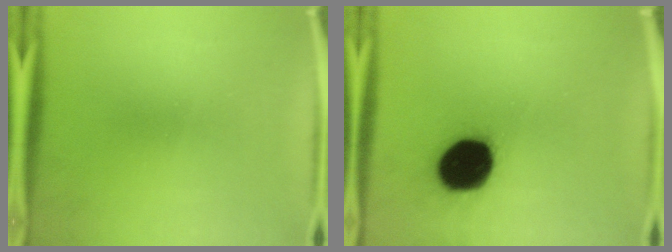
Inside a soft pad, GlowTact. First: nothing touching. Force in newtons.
{"total": 18.6}